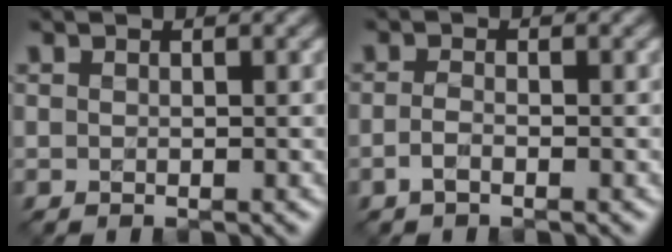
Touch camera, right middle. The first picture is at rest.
{"total": 1.1, "force": [-0.6, 0.4, 0.9], "torque": [-0.022, 0.000, -0.015]}